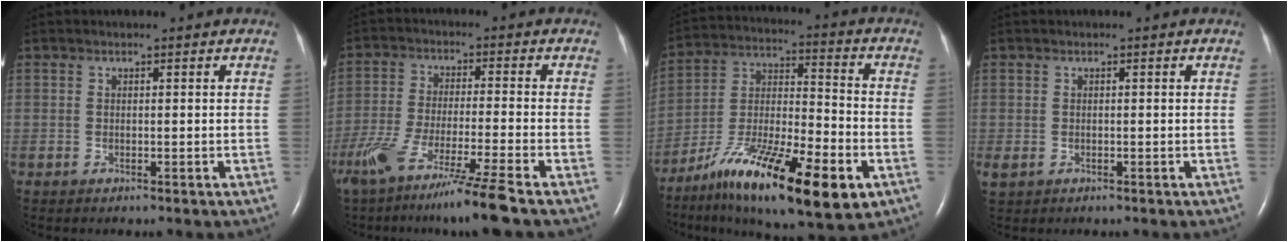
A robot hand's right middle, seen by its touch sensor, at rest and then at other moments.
{"total": 13.2, "force": [-9.4, -1.5, 9.0], "torque": [-0.172, -0.051, -0.162]}
{"total": 22.1, "force": [-11.7, 4.9, 18.1], "torque": [-0.303, -0.024, -0.193]}
{"total": 1.3, "force": [-0.3, 0.9, 0.8], "torque": [-0.021, -0.002, -0.001]}